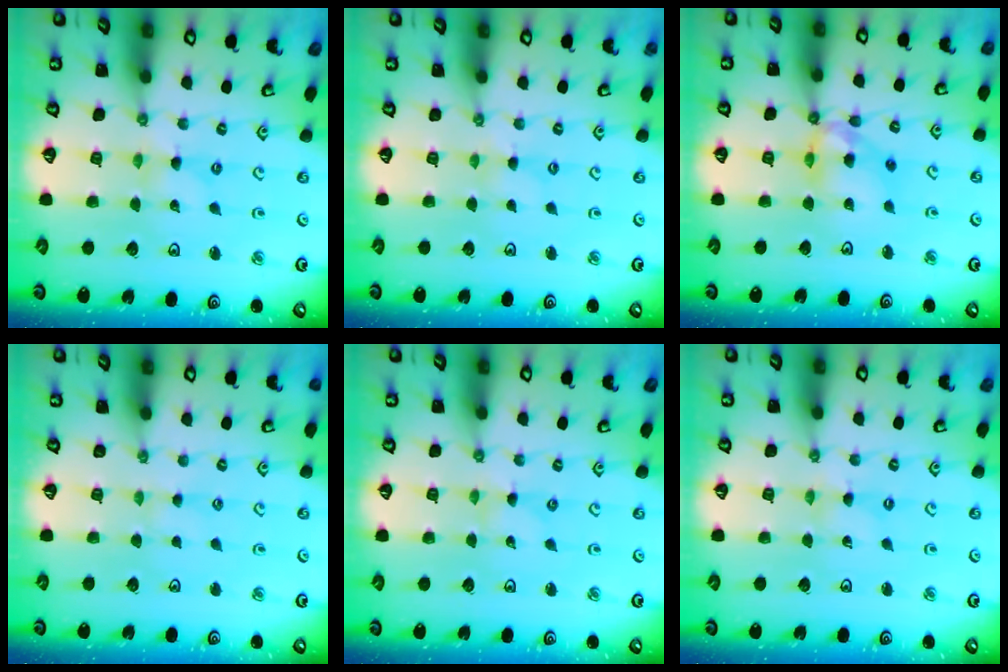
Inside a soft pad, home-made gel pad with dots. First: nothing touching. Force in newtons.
{"total": 0.8, "press": 0.7, "slide": 0.3}
{"total": 11.7, "press": 11.7, "slide": 0.9}
{"total": 0.0}
{"total": 0.0}
{"total": 0.0}